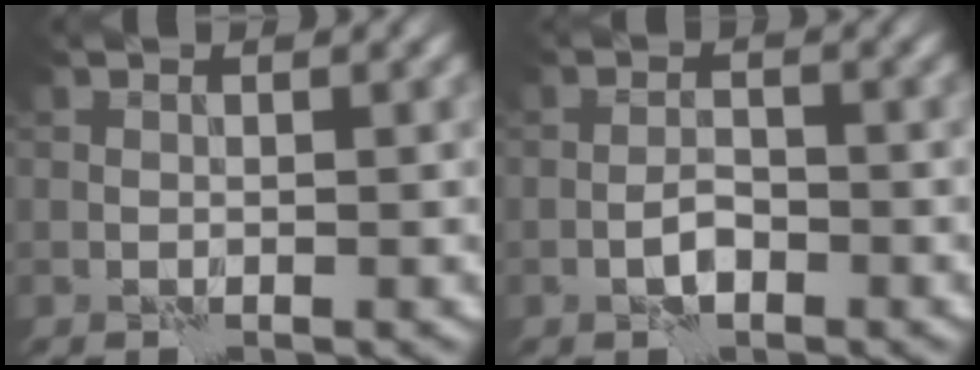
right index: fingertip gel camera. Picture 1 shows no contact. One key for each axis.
{"total": 1.8, "fx": -1.0, "fy": 0.7, "fz": 1.3, "tx": -0.020, "ty": 0.006, "tz": -0.022}